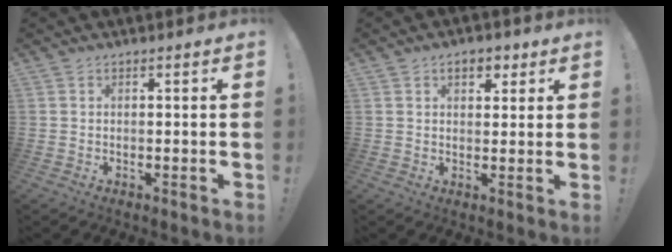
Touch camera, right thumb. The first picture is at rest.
{"total": 5.2, "force": [2.6, 3.3, 3.0], "torque": [-0.037, 0.000, 0.042]}